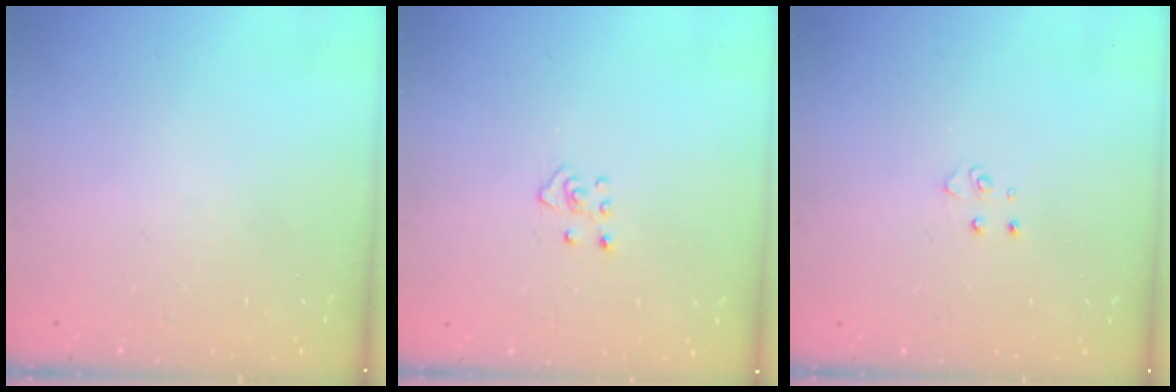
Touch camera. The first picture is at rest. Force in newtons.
{"total": 3.5, "press": 3.4, "slide": 0.6}
{"total": 4.0, "press": 4.0, "slide": 0.4}